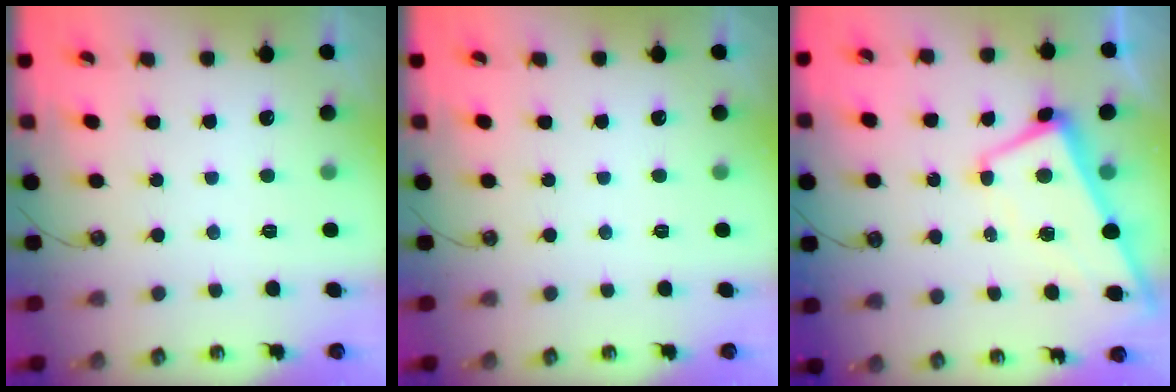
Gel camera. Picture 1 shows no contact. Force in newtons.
{"total": 0.0}
{"total": 1.0, "press": 0.5, "slide": 0.8}